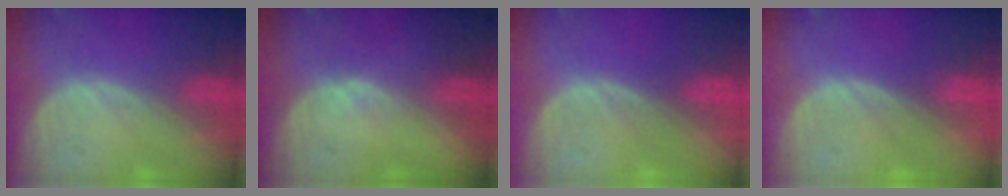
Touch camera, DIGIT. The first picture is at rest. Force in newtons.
{"total": 1.0, "press": 0.7, "slide": 0.6}
{"total": 0.0}
{"total": 0.0}